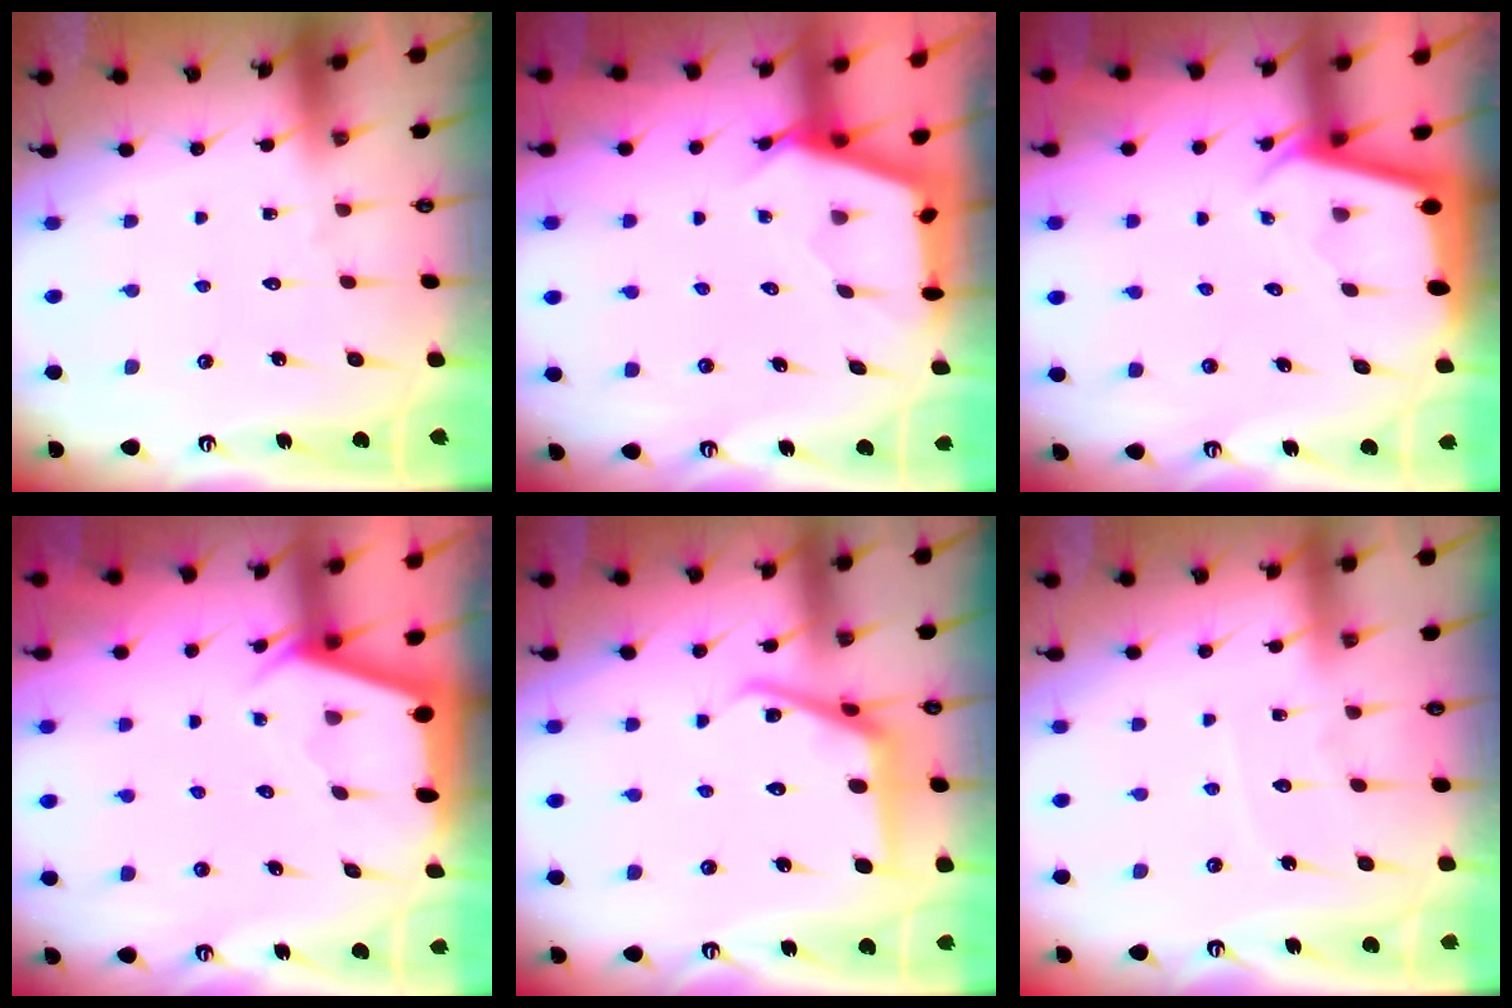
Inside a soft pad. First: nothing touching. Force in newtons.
{"total": 2.7, "press": 2.7, "slide": 0.3}
{"total": 1.9, "press": 1.9, "slide": 0.1}
{"total": 2.2, "press": 2.2, "slide": 0.3}
{"total": 10.4, "press": 10.4, "slide": 0.7}
{"total": 4.2, "press": 4.2, "slide": 0.6}